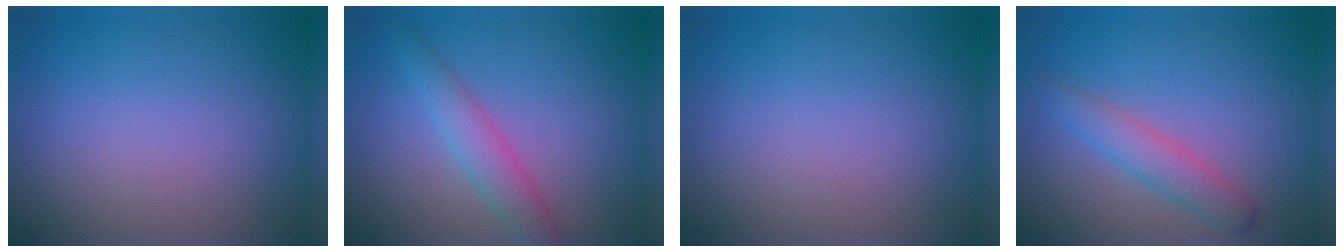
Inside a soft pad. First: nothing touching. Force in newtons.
{"total": 2.9, "press": 2.9, "slide": 0.1}
{"total": 0.0}
{"total": 2.7, "press": 2.7, "slide": 0.1}